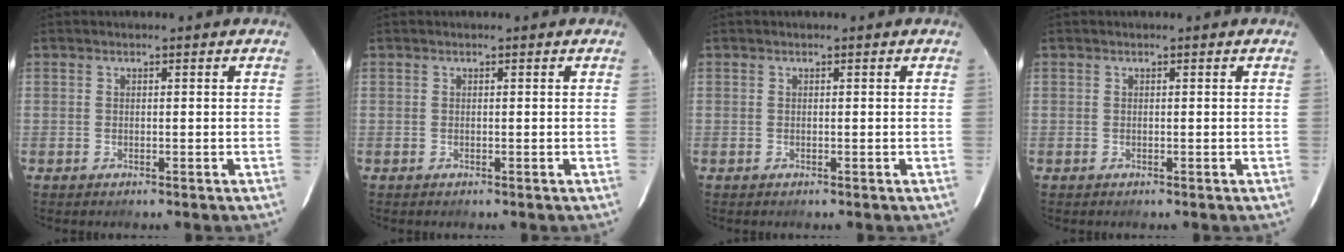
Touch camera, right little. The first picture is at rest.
{"total": 0.0}
{"total": 0.0}
{"total": 0.0}